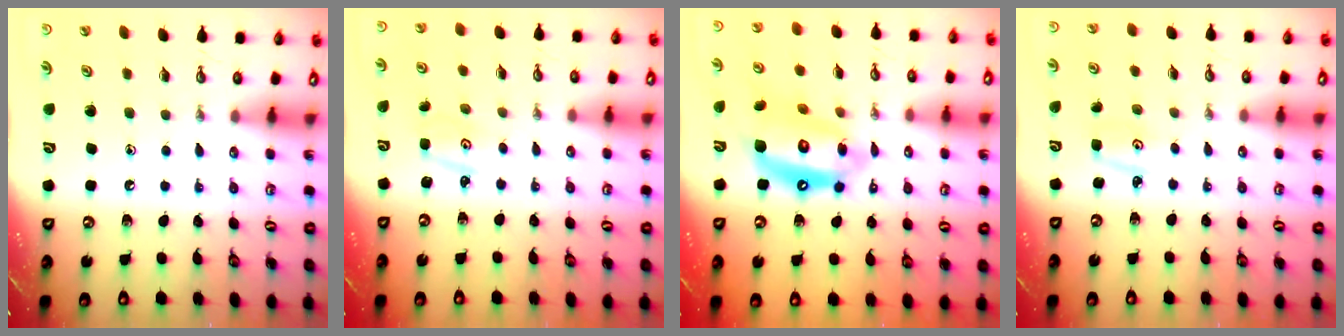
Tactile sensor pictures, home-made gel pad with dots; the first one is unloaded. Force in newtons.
{"total": 1.5, "press": 1.5, "slide": 0.3}
{"total": 14.7, "press": 14.6, "slide": 1.4}
{"total": 2.9, "press": 2.9, "slide": 0.3}